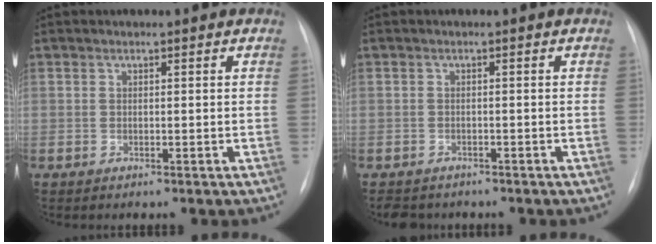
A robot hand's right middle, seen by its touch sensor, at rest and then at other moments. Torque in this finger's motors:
{"motor_torque": [0.07, -0.07, 0.01, 0.01]}